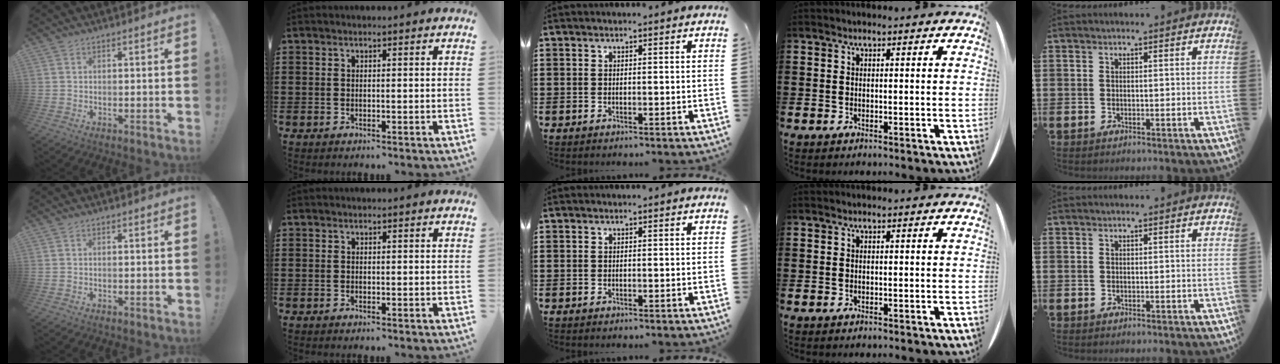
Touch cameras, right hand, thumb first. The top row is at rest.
{}